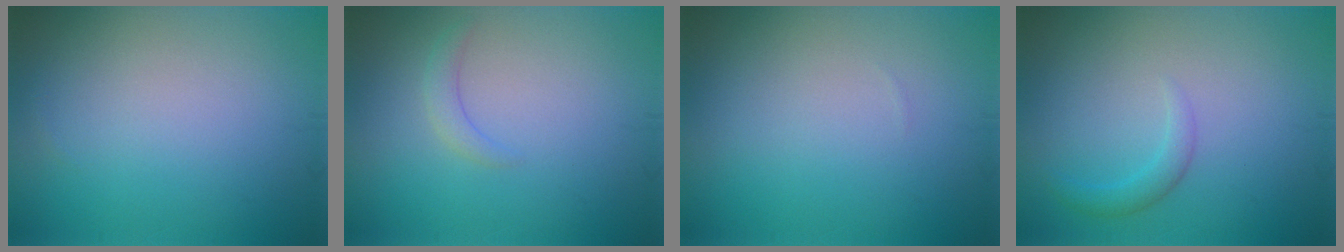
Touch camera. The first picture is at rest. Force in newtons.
{"total": 1.2, "press": 1.2, "slide": 0.2}
{"total": 0.0}
{"total": 1.5, "press": 1.5, "slide": 0.0}